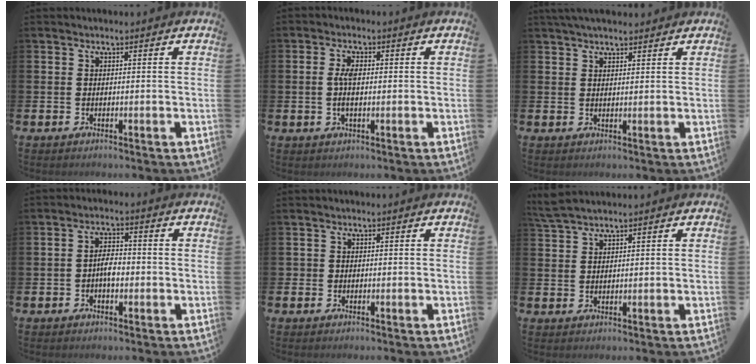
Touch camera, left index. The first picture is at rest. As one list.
[{"total": 2.7, "force": [0.0, 1.2, 2.4], "torque": [-0.045, 0.003, -0.002]}, {"total": 2.7, "force": [2.6, 0.7, 0.7], "torque": [-0.016, -0.004, 0.047]}, {"total": 2.6, "force": [-0.8, 1.4, 2.0], "torque": [-0.035, 0.005, -0.018]}, {"total": 0.7, "force": [-0.3, 0.6, -0.1], "torque": [0.003, 0.004, -0.007]}, {"total": 2.4, "force": [2.3, 0.1, 0.6], "torque": [-0.022, -0.001, 0.044]}]